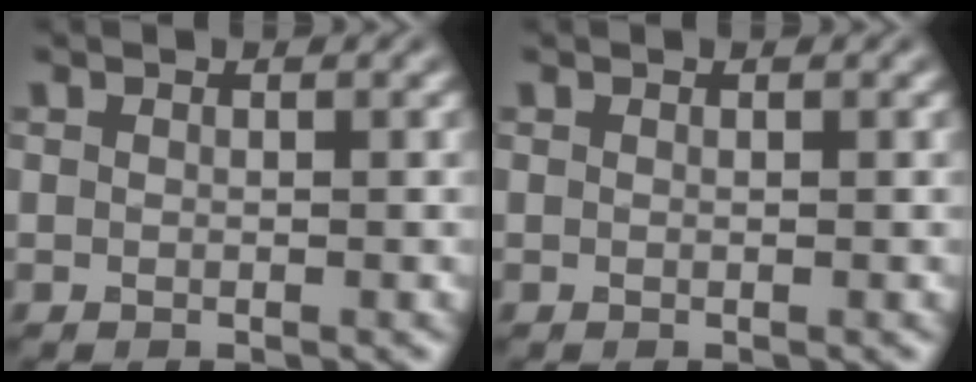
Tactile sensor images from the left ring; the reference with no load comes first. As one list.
[{"total": 0.0}]